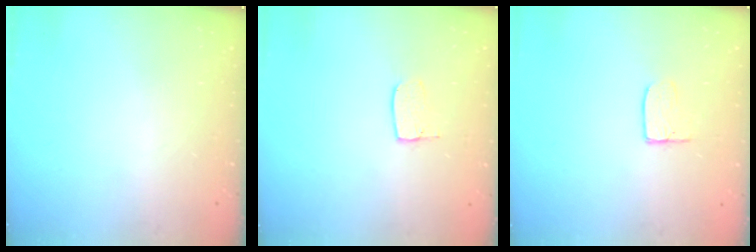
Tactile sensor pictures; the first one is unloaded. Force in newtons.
{"total": 5.5, "press": 5.5, "slide": 0.4}
{"total": 5.2, "press": 5.2, "slide": 0.5}